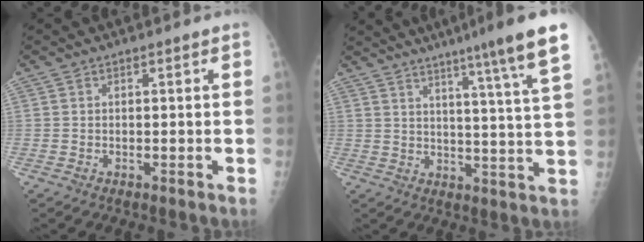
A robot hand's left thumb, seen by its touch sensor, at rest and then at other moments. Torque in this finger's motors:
{"motor_torque": [1.96, -1.30, 0.83, -0.76, 0.06]}